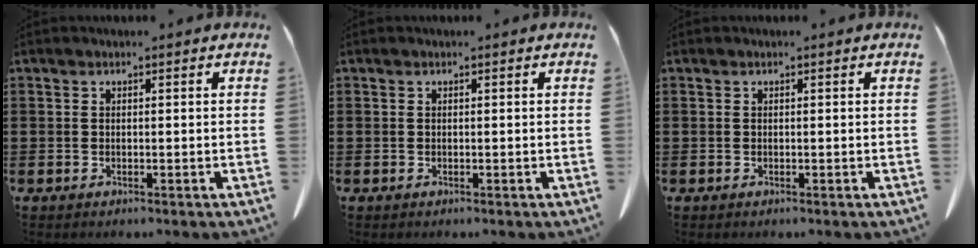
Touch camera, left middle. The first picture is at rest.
{"total": 0.0}
{"total": 0.0}